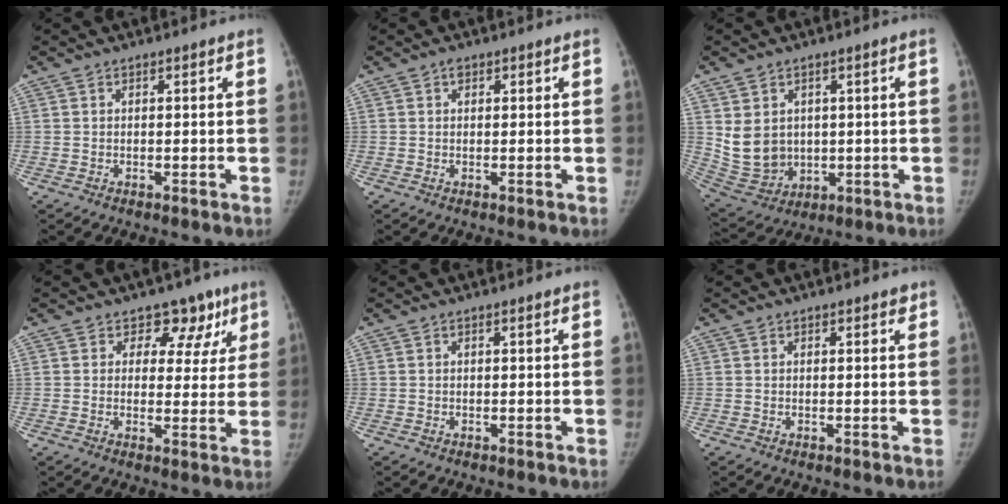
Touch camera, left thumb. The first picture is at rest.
{"total": 1.2, "force": [0.6, 0.9, 0.5], "torque": [0.000, -0.002, 0.007]}
{"total": 9.8, "force": [1.8, 8.2, 5.1], "torque": [-0.072, -0.014, 0.064]}
{"total": 7.9, "force": [5.0, 5.8, 1.9], "torque": [0.028, -0.019, 0.050]}
{"total": 0.0}
{"total": 1.2, "force": [0.9, 0.7, 0.4], "torque": [0.008, -0.004, 0.007]}